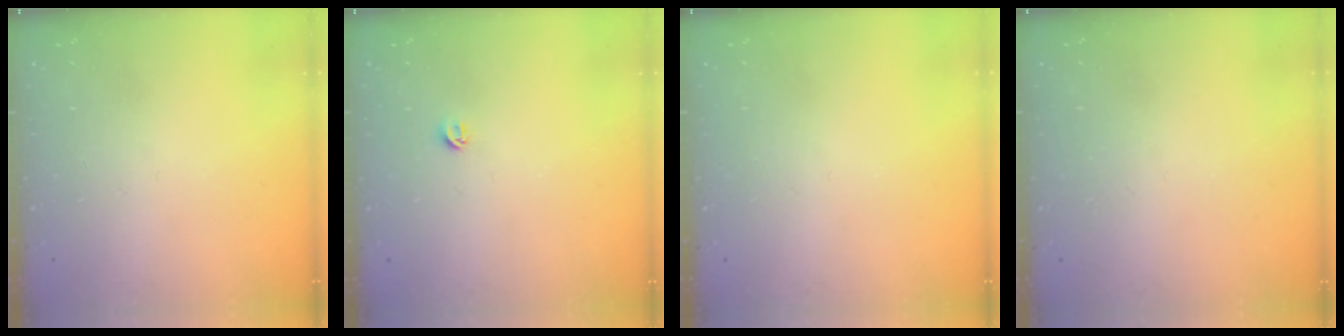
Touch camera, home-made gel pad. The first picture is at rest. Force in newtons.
{"total": 3.9, "press": 3.8, "slide": 0.3}
{"total": 0.0}
{"total": 0.8, "press": 0.8, "slide": 0.0}